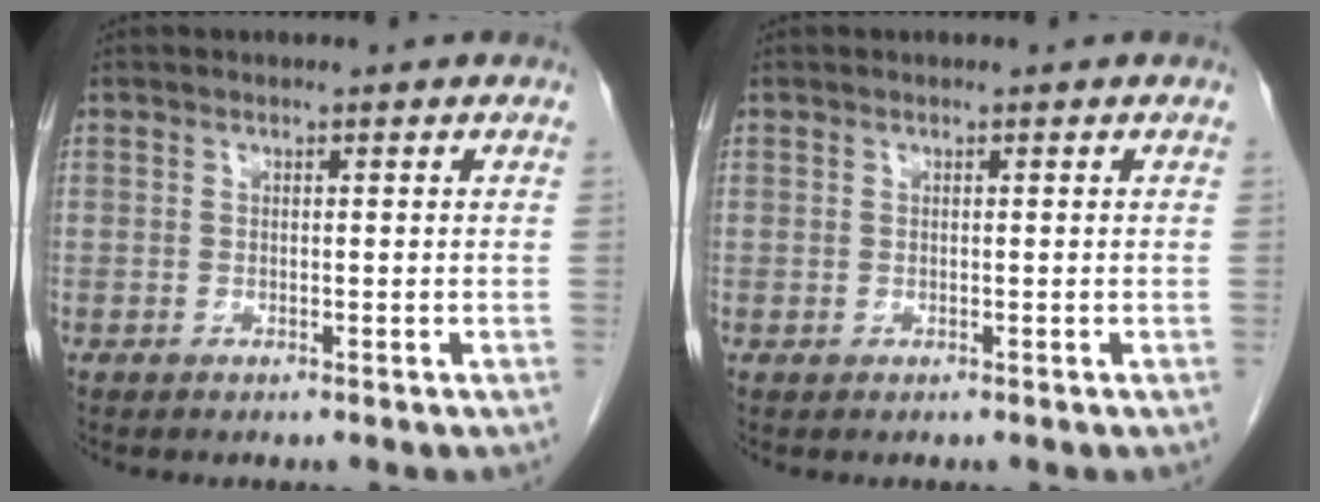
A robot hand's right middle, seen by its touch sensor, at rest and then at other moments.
{"total": 0.0}